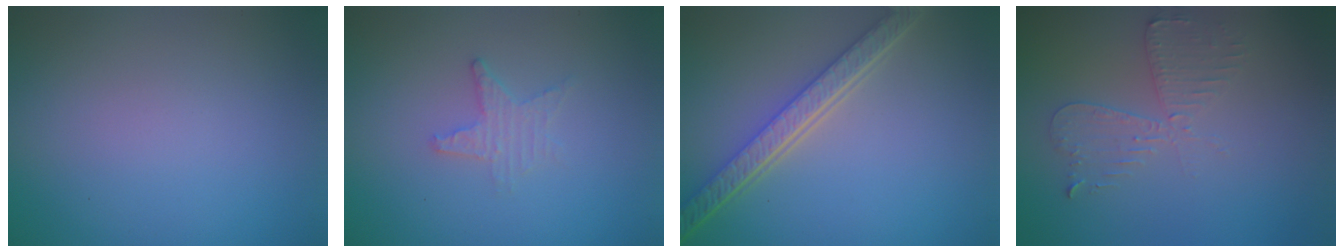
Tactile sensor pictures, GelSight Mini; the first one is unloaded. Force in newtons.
{"total": 1.7, "press": 1.6, "slide": 0.4}
{"total": 5.4, "press": 4.1, "slide": 3.4}
{"total": 2.6, "press": 2.5, "slide": 0.5}